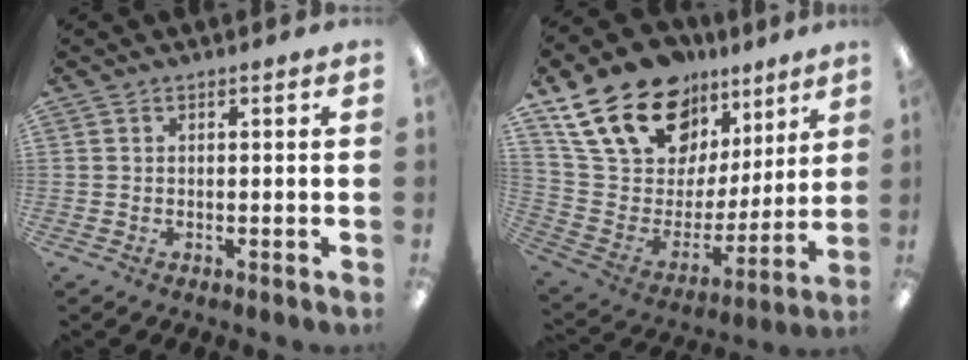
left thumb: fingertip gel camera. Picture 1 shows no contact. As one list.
[{"total": 21.9, "force": [15.1, 12.2, 10.2], "torque": [-0.196, -0.088, 0.283]}]